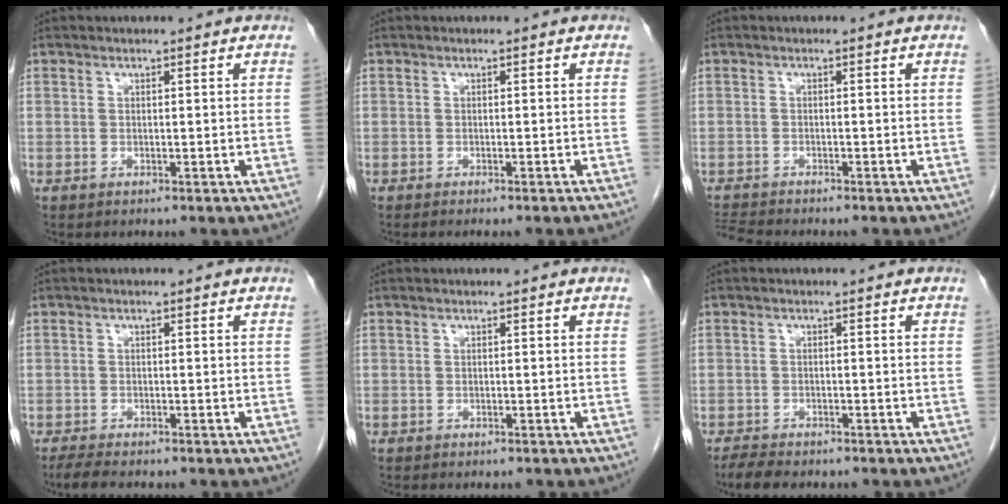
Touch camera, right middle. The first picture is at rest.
{"total": 2.5, "force": [-2.1, -0.5, 1.1], "torque": [-0.012, 0.005, -0.025]}
{"total": 3.1, "force": [-3.0, -0.6, 0.3], "torque": [-0.014, -0.019, -0.055]}
{"total": 3.7, "force": [-3.1, 0.7, 1.9], "torque": [-0.039, -0.011, -0.046]}
{"total": 1.6, "force": [-1.5, 0.5, 0.4], "torque": [-0.012, -0.003, -0.018]}
{"total": 4.6, "force": [-3.9, 1.3, 2.1], "torque": [-0.038, -0.009, -0.059]}